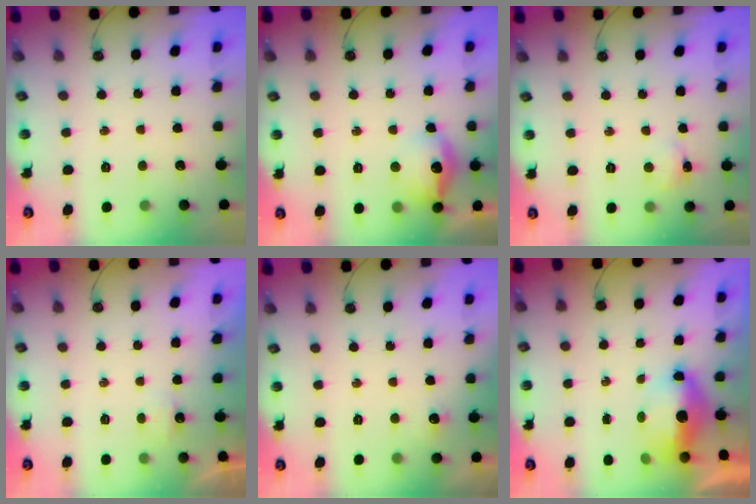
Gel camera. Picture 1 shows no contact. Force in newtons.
{"total": 14.0, "press": 13.9, "slide": 1.0}
{"total": 2.5, "press": 2.4, "slide": 0.5}
{"total": 2.6, "press": 2.6, "slide": 0.4}
{"total": 4.6, "press": 4.5, "slide": 1.0}
{"total": 7.1, "press": 7.0, "slide": 0.8}